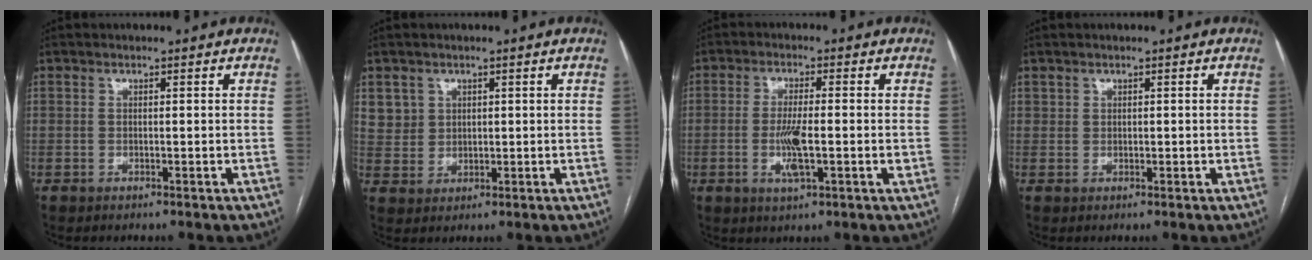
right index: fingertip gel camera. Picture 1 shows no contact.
{"total": 4.5, "force": [2.3, 3.9, 0.2], "torque": [0.004, 0.004, 0.047]}
{"total": 5.9, "force": [-1.1, 1.1, 5.7], "torque": [-0.113, -0.007, -0.020]}
{"total": 1.1, "force": [0.6, 0.9, 0.2], "torque": [0.005, 0.000, 0.010]}